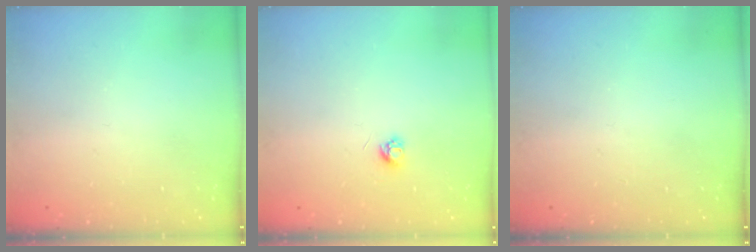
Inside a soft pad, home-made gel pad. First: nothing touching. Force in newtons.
{"total": 3.7, "press": 3.7, "slide": 0.3}
{"total": 0.0}